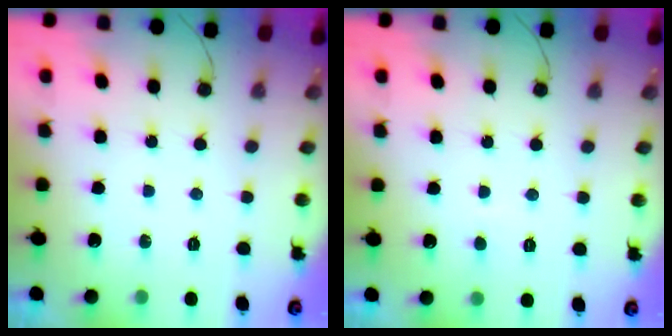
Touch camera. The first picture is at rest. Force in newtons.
{"total": 1.8, "press": 1.7, "slide": 0.1}